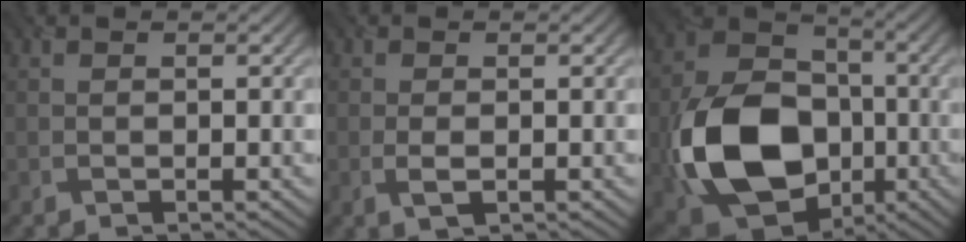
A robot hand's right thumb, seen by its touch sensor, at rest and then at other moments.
{"total": 2.0, "force": [-0.5, 1.0, 1.6], "torque": [-0.042, -0.005, -0.010]}
{"total": 16.9, "force": [-4.2, 12.4, 10.6], "torque": [-0.233, -0.029, -0.087]}